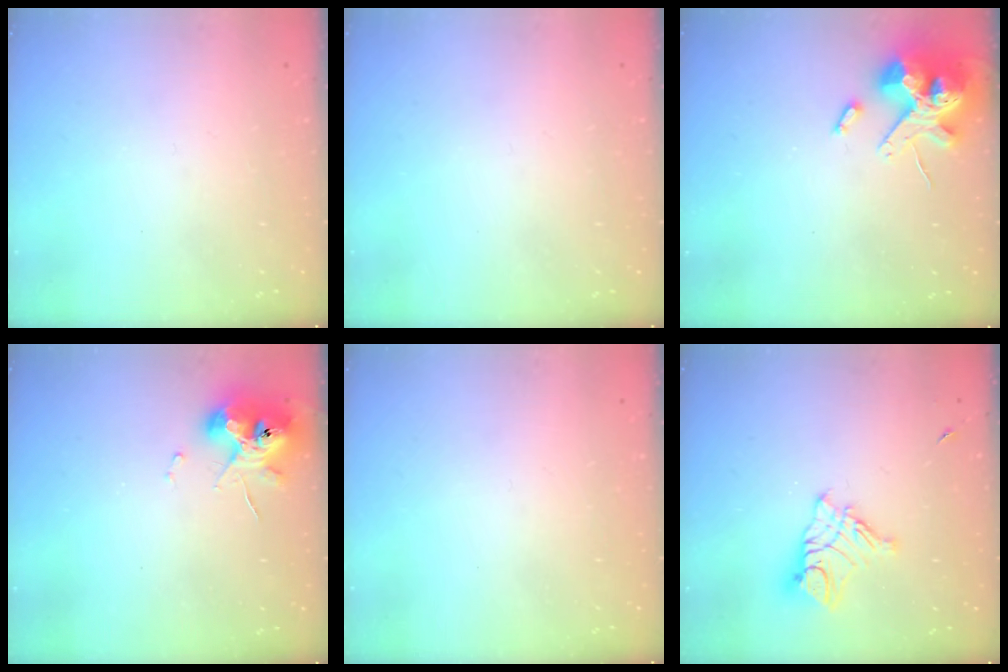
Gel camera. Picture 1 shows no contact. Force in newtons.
{"total": 0.0}
{"total": 14.3, "press": 14.2, "slide": 1.9}
{"total": 10.6, "press": 10.5, "slide": 1.2}
{"total": 0.0}
{"total": 10.3, "press": 10.3, "slide": 0.9}